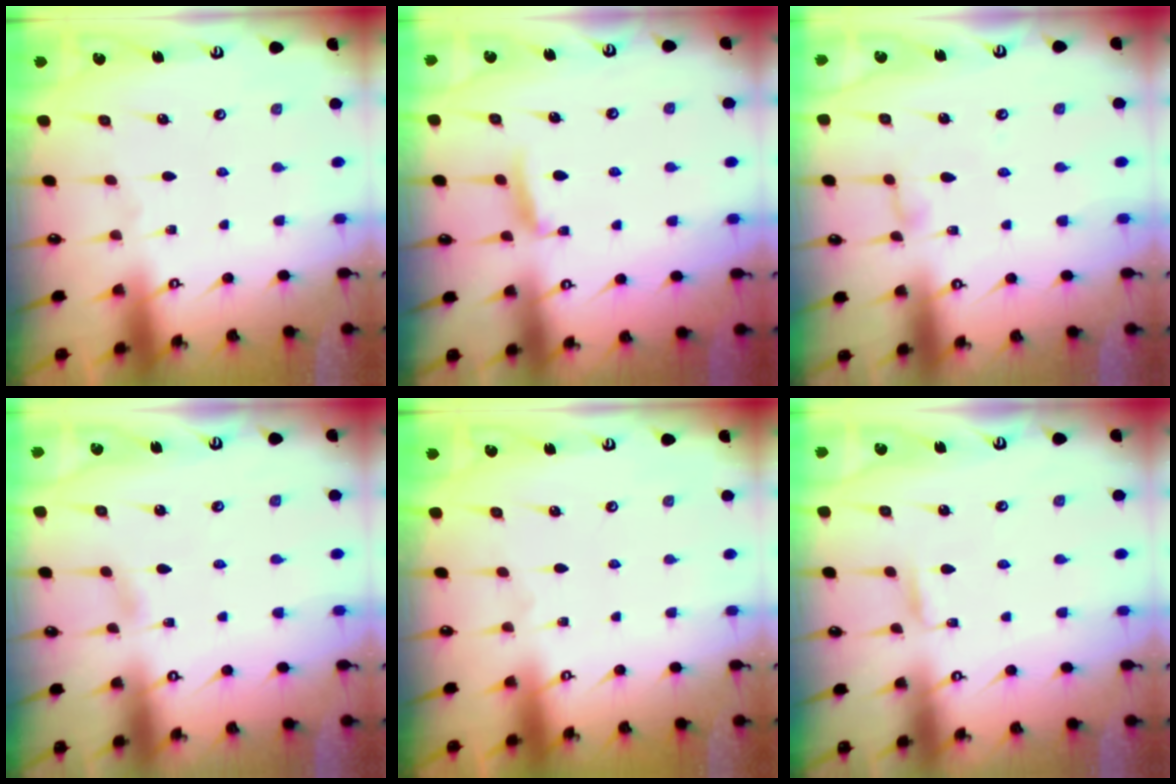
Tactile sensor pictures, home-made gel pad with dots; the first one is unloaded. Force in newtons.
{"total": 7.2, "press": 7.2, "slide": 0.7}
{"total": 4.3, "press": 4.2, "slide": 0.4}
{"total": 2.7, "press": 2.7, "slide": 0.3}
{"total": 0.0}
{"total": 1.3, "press": 1.3, "slide": 0.2}